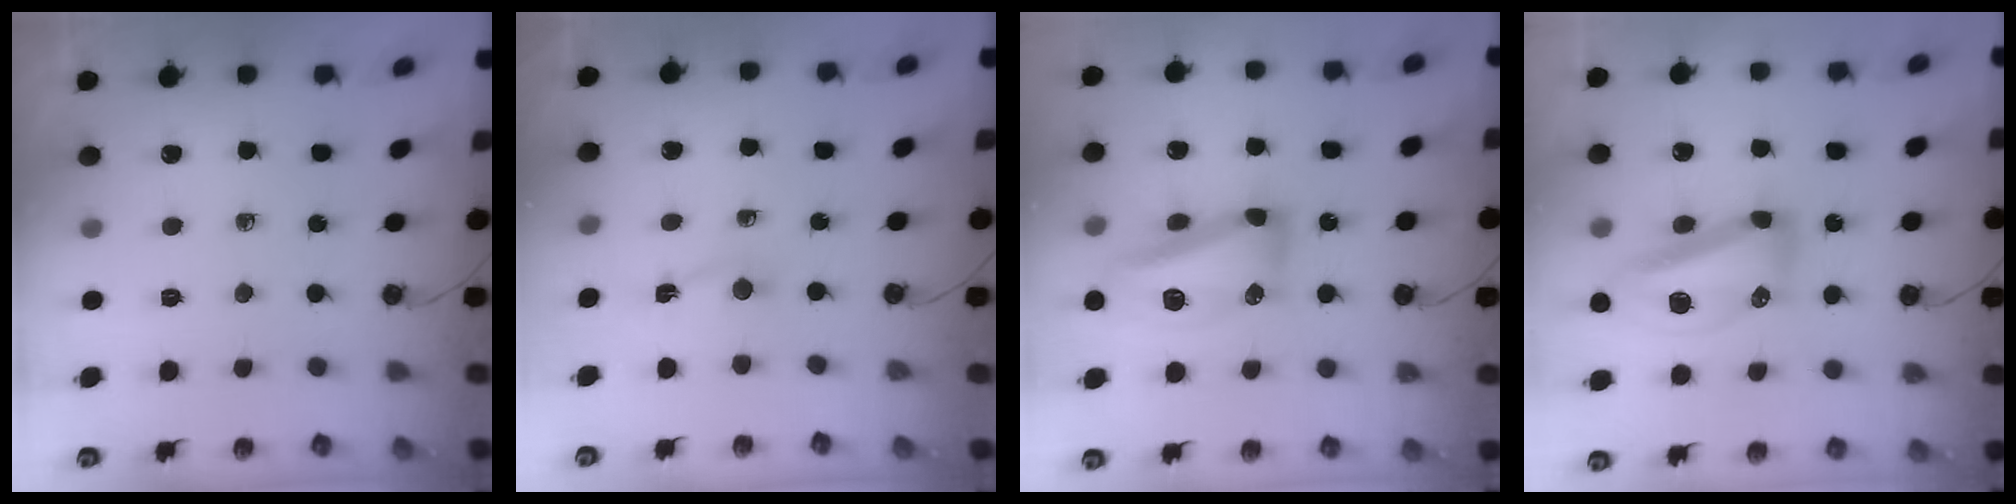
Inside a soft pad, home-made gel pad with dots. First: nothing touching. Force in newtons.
{"total": 1.4, "press": 1.4, "slide": 0.1}
{"total": 14.3, "press": 14.2, "slide": 1.3}
{"total": 14.3, "press": 14.1, "slide": 2.2}